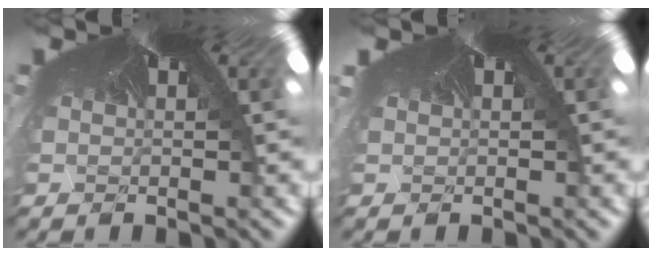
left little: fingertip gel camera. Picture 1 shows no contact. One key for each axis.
{"total": 0.6, "fx": 0.1, "fy": 0.4, "fz": 0.5, "tx": -0.012, "ty": 0.001, "tz": 0.004}